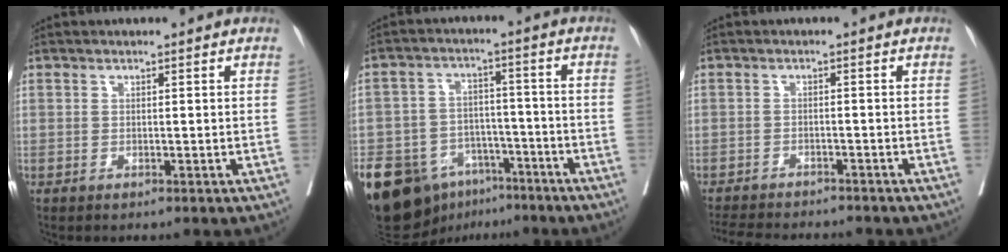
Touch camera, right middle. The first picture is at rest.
{"total": 17.4, "force": [-10.5, 10.9, 8.6], "torque": [-0.176, 0.015, -0.164]}
{"total": 10.9, "force": [-10.1, 1.9, 3.8], "torque": [-0.064, -0.008, -0.141]}